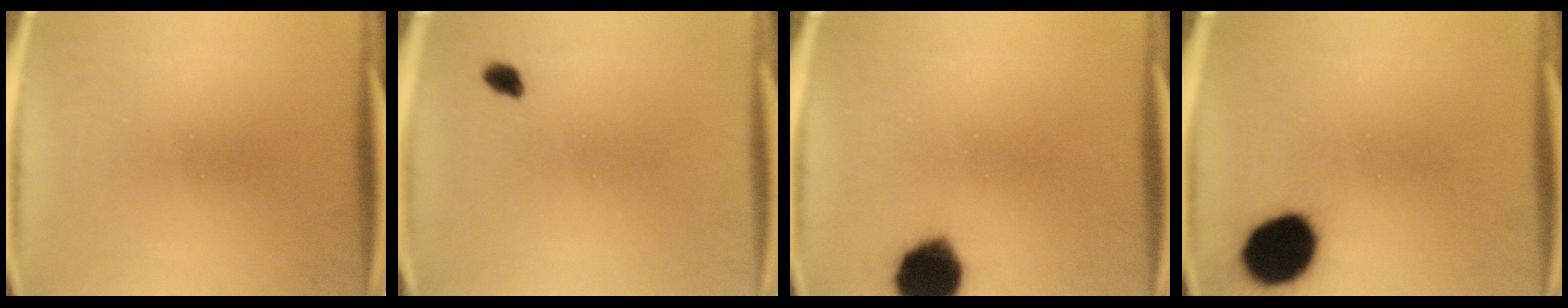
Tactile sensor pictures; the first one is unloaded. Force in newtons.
{"total": 1.9}
{"total": 13.1}
{"total": 15.5}